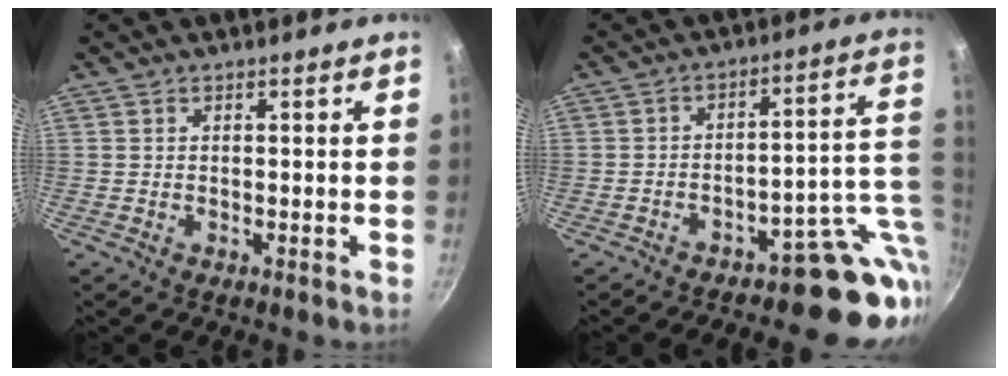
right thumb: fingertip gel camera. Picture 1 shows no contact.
{"total": 13.4, "force": [-5.3, 6.6, 10.4], "torque": [-0.059, 0.041, -0.073]}